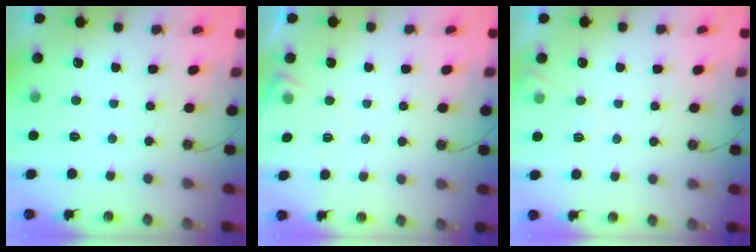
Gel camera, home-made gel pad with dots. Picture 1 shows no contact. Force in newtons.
{"total": 4.9, "press": 4.9, "slide": 0.7}
{"total": 5.4, "press": 5.3, "slide": 0.8}